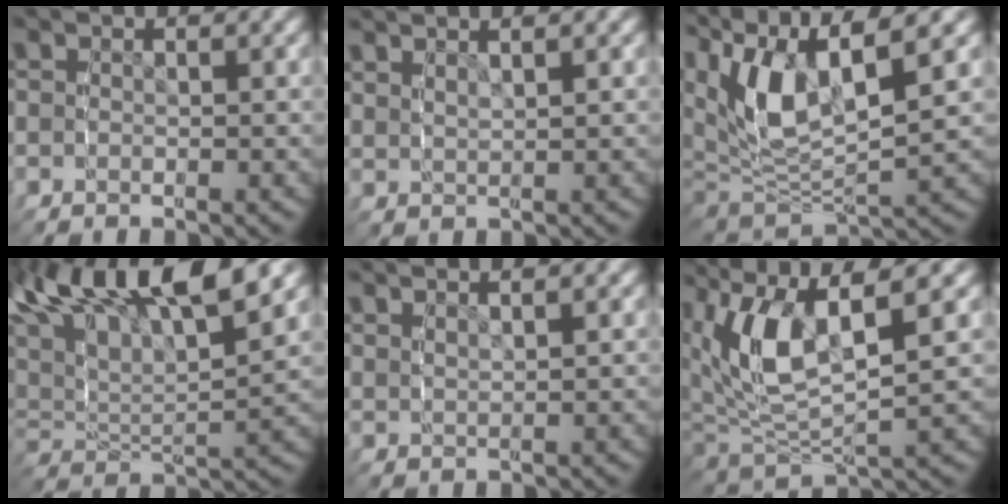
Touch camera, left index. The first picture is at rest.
{"total": 3.1, "force": [2.1, 1.3, 1.9], "torque": [-0.032, 0.006, 0.036]}
{"total": 10.8, "force": [2.2, 7.0, 7.9], "torque": [-0.182, -0.009, 0.035]}
{"total": 11.6, "force": [4.3, 7.6, 7.7], "torque": [-0.176, -0.006, 0.063]}
{"total": 2.8, "force": [2.0, 1.1, 1.6], "torque": [-0.028, 0.005, 0.035]}
{"total": 8.0, "force": [1.4, 4.7, 6.3], "torque": [-0.158, -0.013, 0.028]}